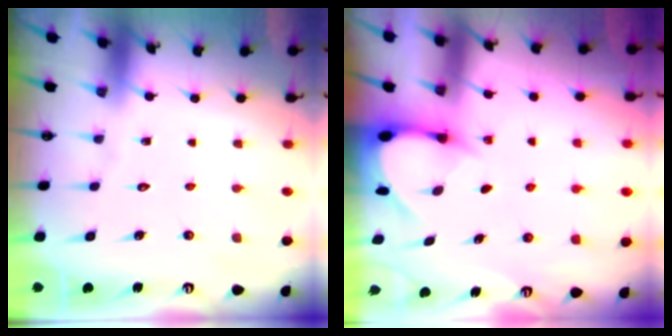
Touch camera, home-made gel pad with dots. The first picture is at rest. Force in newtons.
{"total": 3.5, "press": 3.5, "slide": 0.2}